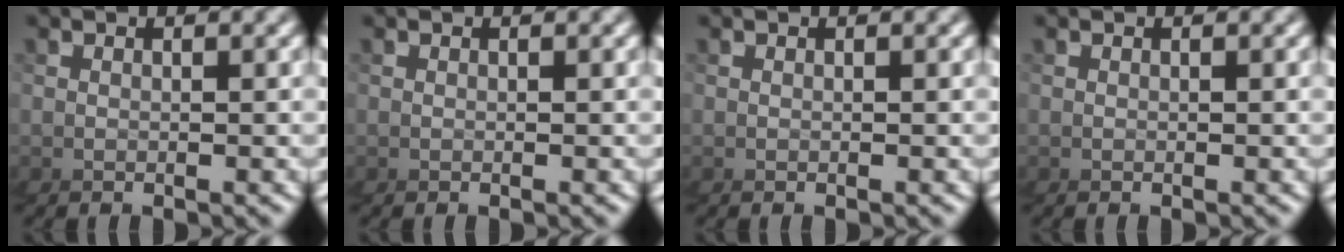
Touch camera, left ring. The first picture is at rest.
{"total": 0.0}
{"total": 0.0}
{"total": 0.0}